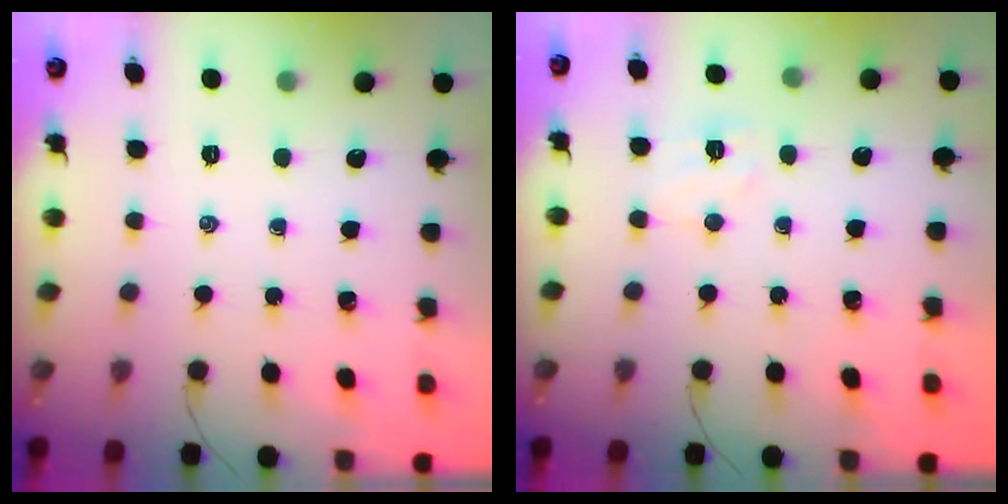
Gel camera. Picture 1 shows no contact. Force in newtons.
{"total": 5.6, "press": 5.5, "slide": 1.1}